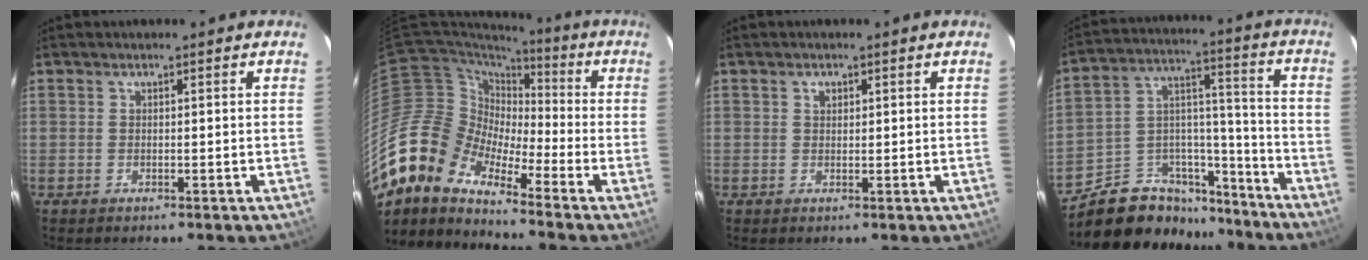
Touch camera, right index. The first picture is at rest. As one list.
[{"total": 16.8, "force": [-11.9, 8.3, 8.5], "torque": [-0.152, -0.013, -0.244]}, {"total": 1.4, "force": [0.6, 1.1, 0.7], "torque": [-0.009, 0.005, 0.010]}, {"total": 16.8, "force": [-13.6, 8.9, 4.3], "torque": [-0.083, 0.075, -0.207]}]